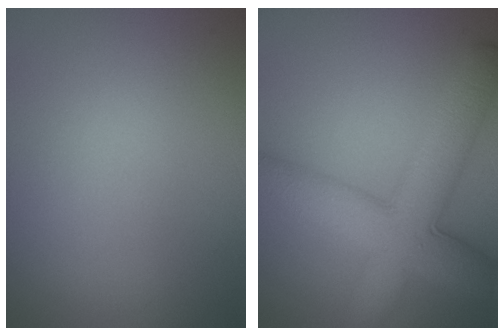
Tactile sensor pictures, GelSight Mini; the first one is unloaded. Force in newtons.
{"total": 8.6, "press": 8.6, "slide": 0.4}